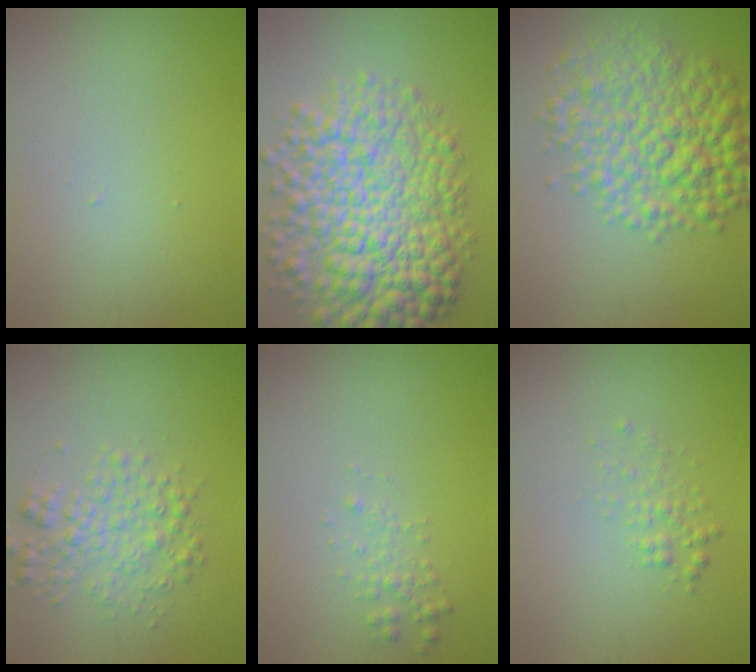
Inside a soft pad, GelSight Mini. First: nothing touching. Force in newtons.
{"total": 10.7, "press": 10.7, "slide": 0.2}
{"total": 7.4, "press": 7.4, "slide": 0.1}
{"total": 3.2, "press": 3.2, "slide": 0.0}
{"total": 1.3, "press": 1.3, "slide": 0.0}
{"total": 1.3, "press": 1.3, "slide": 0.0}